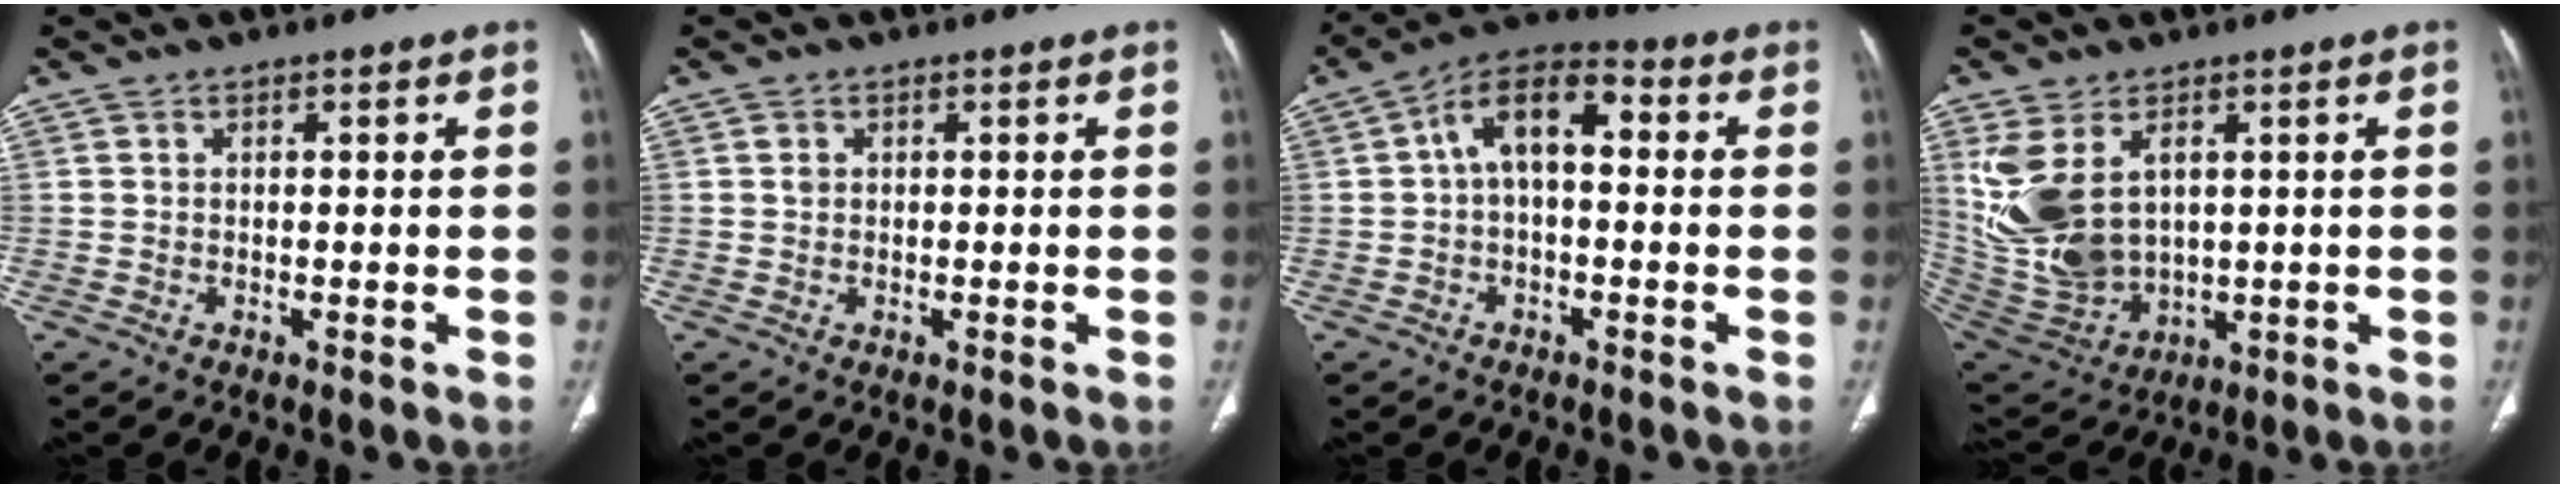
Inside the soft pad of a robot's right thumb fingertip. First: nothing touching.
{"total": 1.0, "force": [0.3, 0.8, 0.5], "torque": [-0.006, 0.001, 0.005]}
{"total": 10.0, "force": [1.0, 5.5, 8.3], "torque": [-0.129, 0.036, 0.004]}
{"total": 15.1, "force": [3.6, 9.6, 11.1], "torque": [-0.228, -0.015, 0.099]}